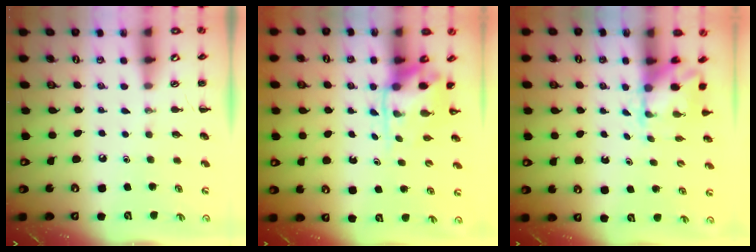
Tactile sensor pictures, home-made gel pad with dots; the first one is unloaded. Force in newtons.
{"total": 3.5, "press": 3.4, "slide": 0.8}
{"total": 2.1, "press": 2.0, "slide": 0.7}